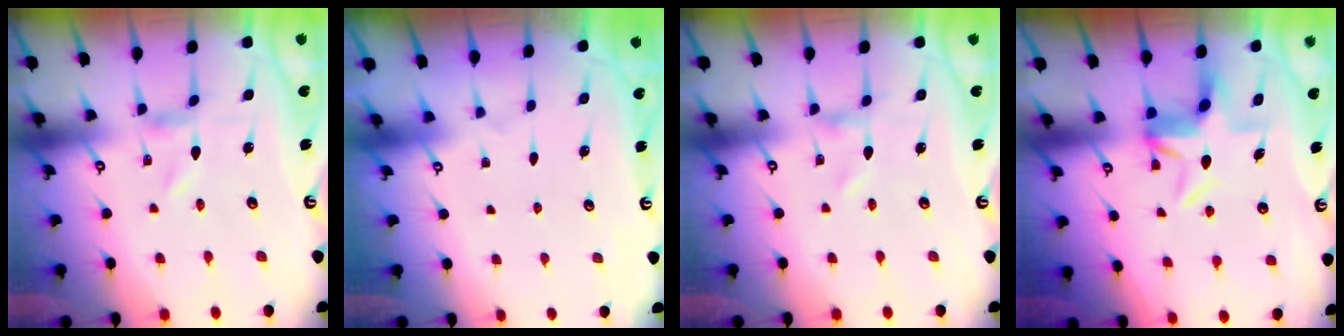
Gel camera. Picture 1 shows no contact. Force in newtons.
{"total": 1.6, "press": 1.6, "slide": 0.2}
{"total": 0.0}
{"total": 5.8, "press": 5.8, "slide": 0.4}